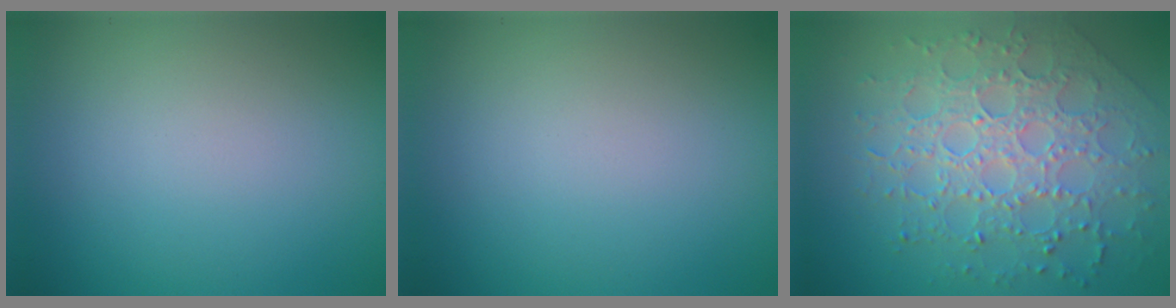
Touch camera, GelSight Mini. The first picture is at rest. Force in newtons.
{"total": 0.0}
{"total": 8.0, "press": 5.6, "slide": 5.7}